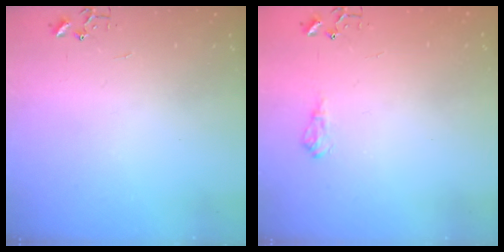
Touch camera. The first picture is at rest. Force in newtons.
{"total": 8.2, "press": 8.2, "slide": 0.9}